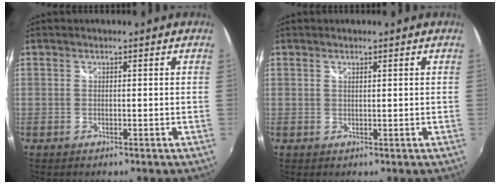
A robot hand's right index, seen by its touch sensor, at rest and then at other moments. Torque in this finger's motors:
{"motor_torque": [-0.10, 0.01, -0.04, 0.00]}